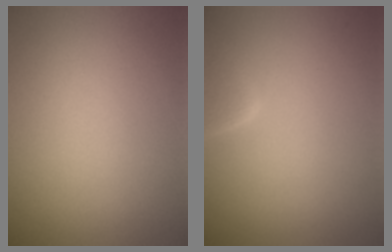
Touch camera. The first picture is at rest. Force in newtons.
{"total": 2.5, "press": 2.5, "slide": 0.3}